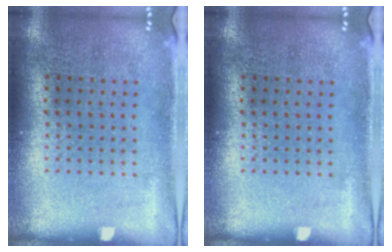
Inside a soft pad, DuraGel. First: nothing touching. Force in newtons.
{"total": 0.0}